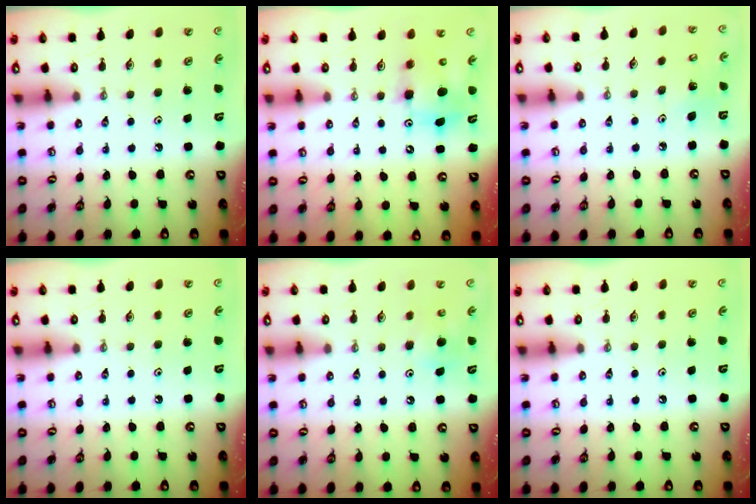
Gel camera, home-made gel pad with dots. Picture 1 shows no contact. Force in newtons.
{"total": 9.8, "press": 9.6, "slide": 2.0}
{"total": 4.8, "press": 4.6, "slide": 1.3}
{"total": 0.0}
{"total": 5.4, "press": 5.3, "slide": 0.5}
{"total": 0.0}